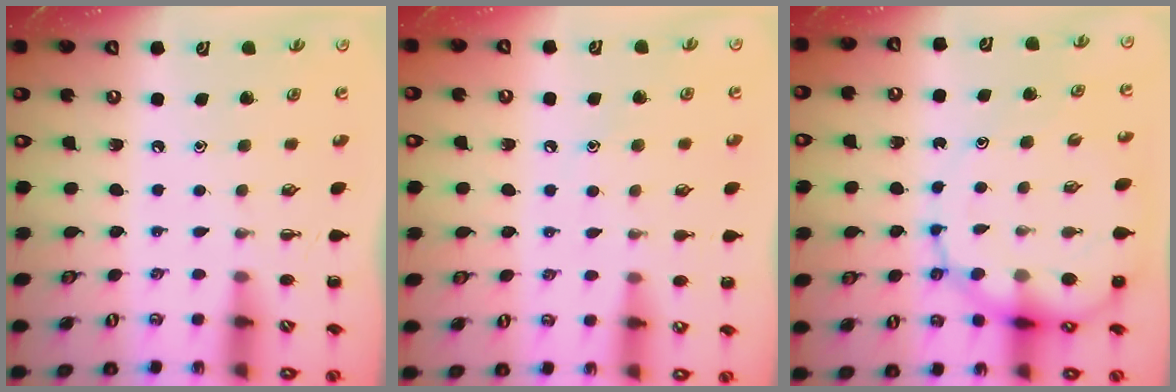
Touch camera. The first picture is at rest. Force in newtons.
{"total": 7.3, "press": 7.1, "slide": 1.8}
{"total": 14.4, "press": 13.9, "slide": 3.7}